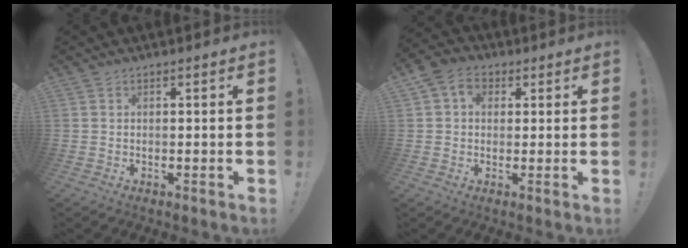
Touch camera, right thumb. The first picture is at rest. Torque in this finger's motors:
{"motor_torque": [-0.26, 0.58, 0.14, 0.55, 0.18]}